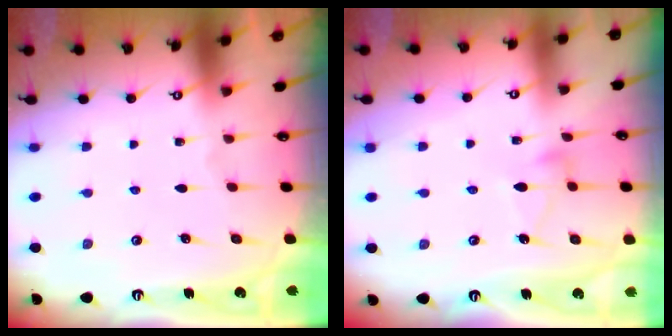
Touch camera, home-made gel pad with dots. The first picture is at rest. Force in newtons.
{"total": 4.6, "press": 4.6, "slide": 0.3}